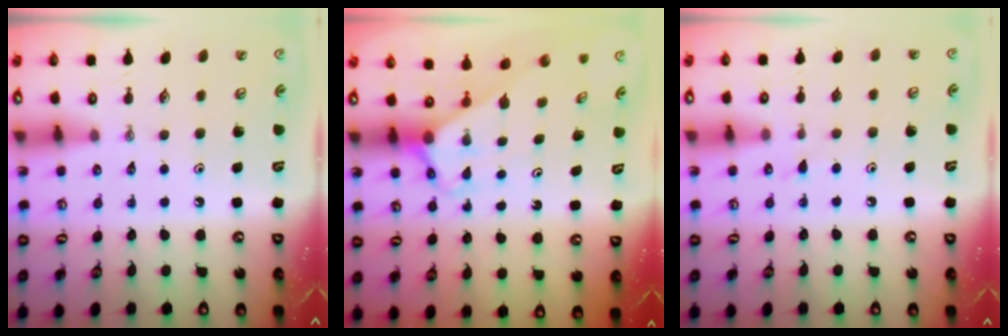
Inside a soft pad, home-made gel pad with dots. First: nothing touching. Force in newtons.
{"total": 2.6, "press": 2.6, "slide": 0.1}
{"total": 6.0, "press": 6.0, "slide": 0.6}